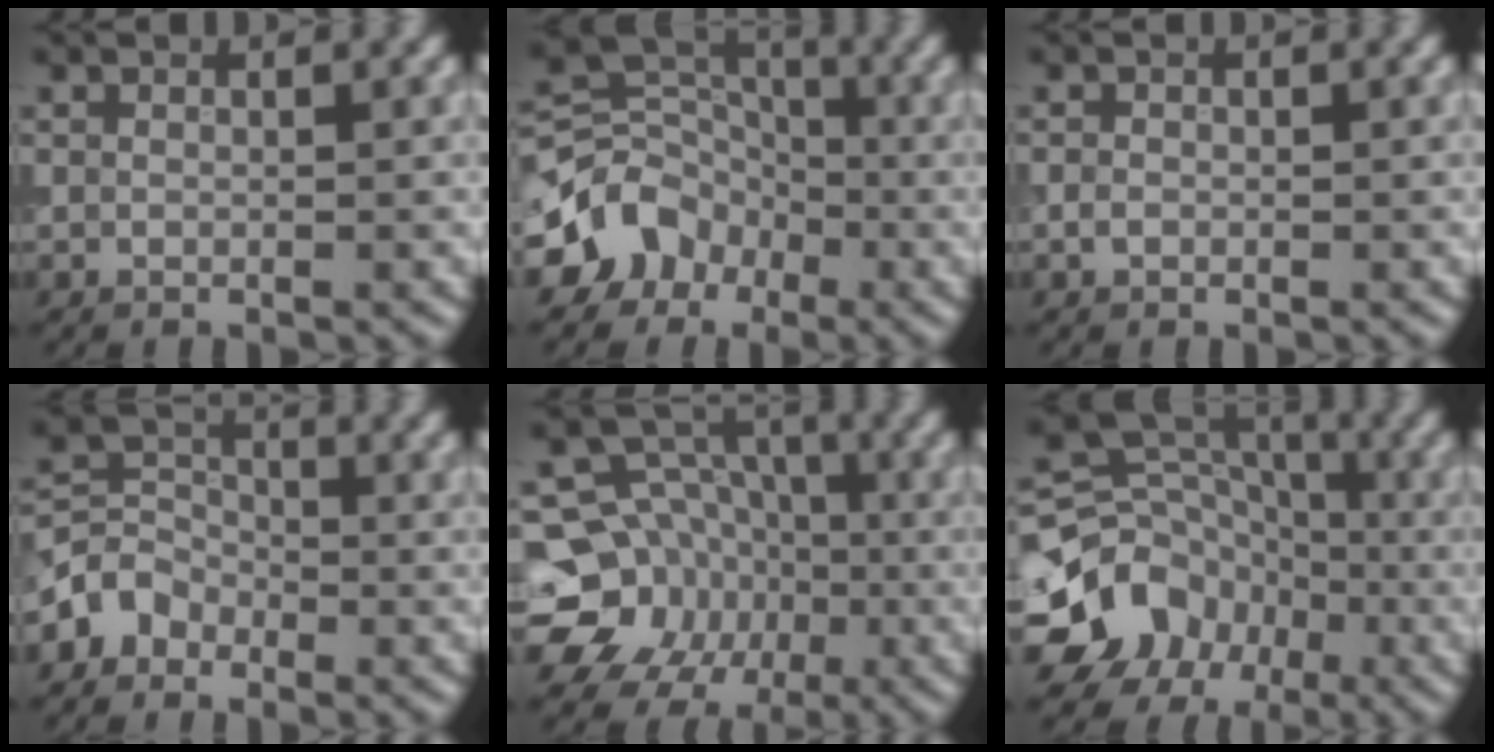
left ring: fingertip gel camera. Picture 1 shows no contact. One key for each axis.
{"total": 7.2, "fx": -3.3, "fy": 5.8, "fz": 2.7, "tx": -0.031, "ty": 0.010, "tz": -0.069}
{"total": 0.8, "fx": -0.3, "fy": 0.6, "fz": 0.4, "tx": -0.005, "ty": -0.001, "tz": -0.007}
{"total": 2.7, "fx": -1.7, "fy": 2.0, "fz": 0.5, "tx": -0.002, "ty": 0.011, "tz": -0.042}
{"total": 13.0, "fx": -4.9, "fy": 11.3, "fz": 4.2, "tx": -0.072, "ty": -0.023, "tz": -0.098}
{"total": 10.7, "fx": -4.5, "fy": 9.0, "fz": 3.8, "tx": -0.072, "ty": -0.001, "tz": -0.093}